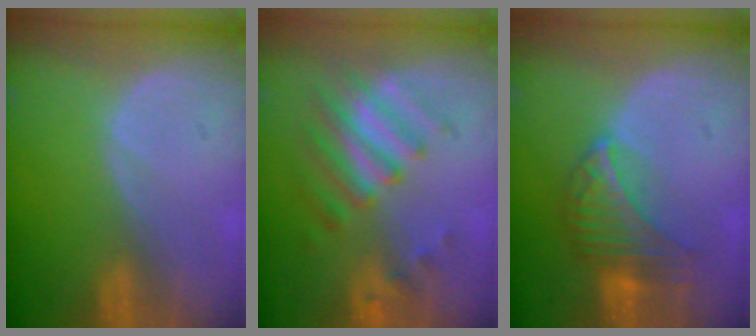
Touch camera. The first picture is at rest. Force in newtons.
{"total": 7.9, "press": 7.0, "slide": 3.7}
{"total": 6.9, "press": 6.7, "slide": 1.6}